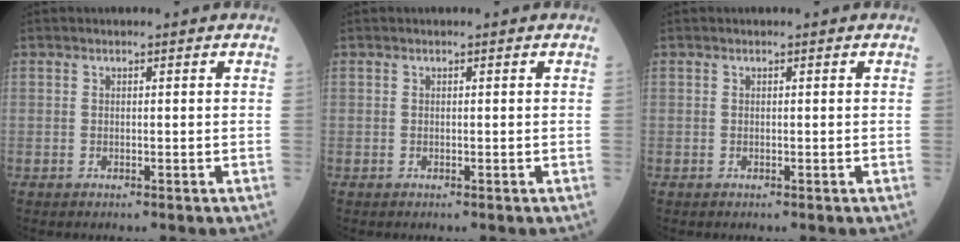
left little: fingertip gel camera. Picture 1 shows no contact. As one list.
[{"total": 0.0}, {"total": 0.0}]